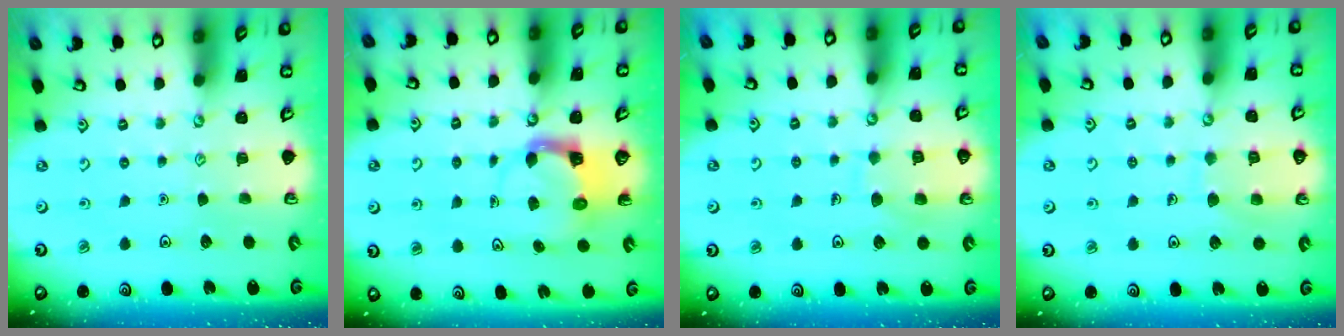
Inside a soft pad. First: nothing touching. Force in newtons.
{"total": 3.8, "press": 3.8, "slide": 0.5}
{"total": 7.5, "press": 7.5, "slide": 0.7}
{"total": 7.9, "press": 7.9, "slide": 0.4}